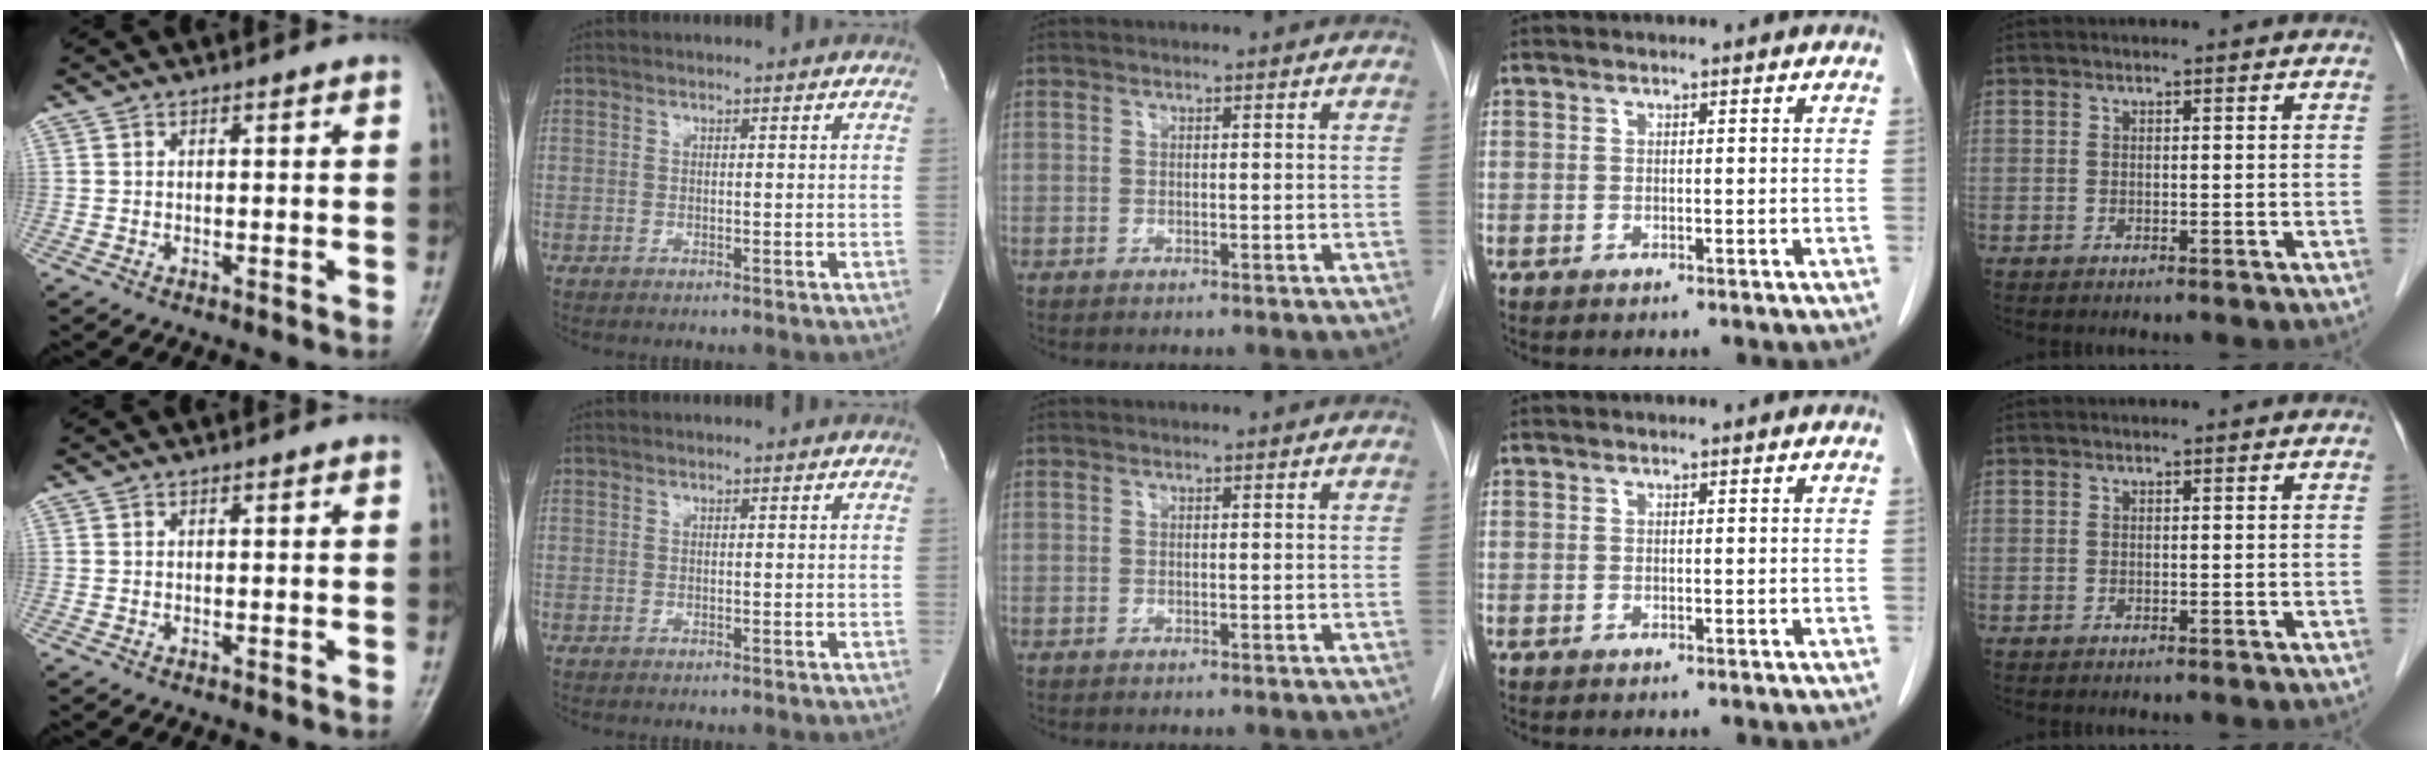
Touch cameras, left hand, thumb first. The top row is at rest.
{}